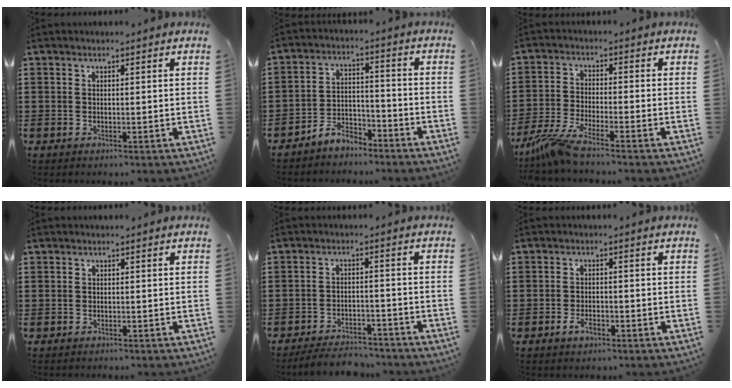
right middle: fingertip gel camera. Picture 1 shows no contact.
{"total": 5.2, "force": [-5.0, 1.3, 0.4], "torque": [-0.018, 0.007, -0.104]}
{"total": 5.6, "force": [-4.7, -0.1, 3.0], "torque": [-0.082, -0.020, -0.097]}
{"total": 0.9, "force": [-0.7, 0.6, -0.1], "torque": [0.001, 0.004, -0.016]}
{"total": 4.5, "force": [-4.5, 0.7, 0.5], "torque": [-0.010, 0.007, -0.092]}
{"total": 2.5, "force": [-1.7, 1.4, 1.2], "torque": [-0.025, 0.003, -0.032]}